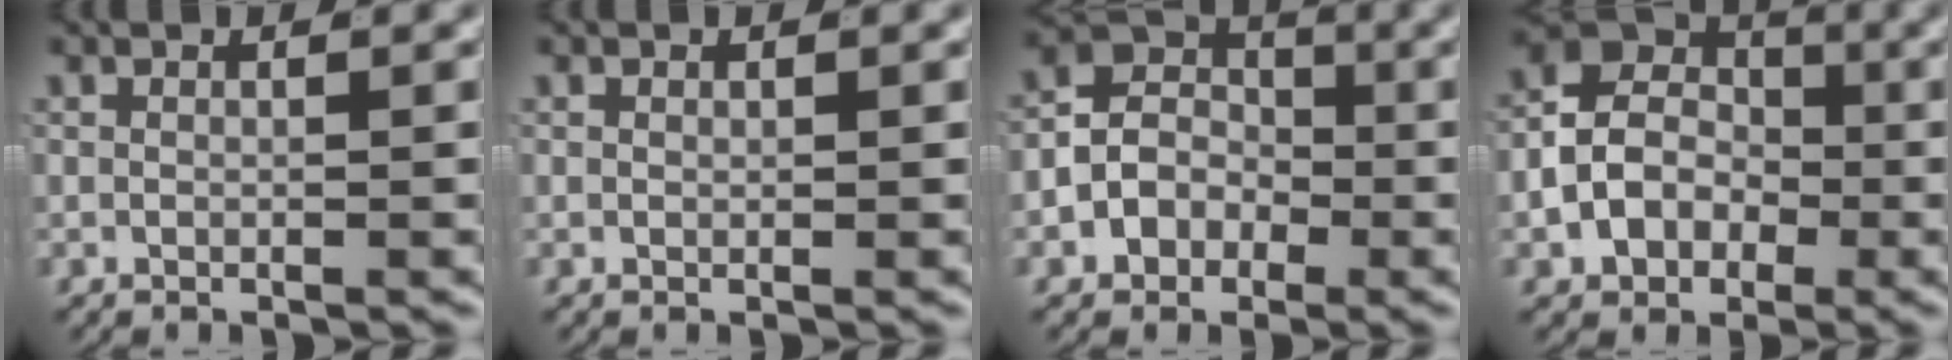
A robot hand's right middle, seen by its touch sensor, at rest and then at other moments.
{"total": 0.0}
{"total": 6.0, "force": [-0.6, 5.0, 3.2], "torque": [-0.047, -0.003, -0.020]}
{"total": 6.8, "force": [-0.6, 5.3, 4.2], "torque": [-0.073, -0.004, -0.014]}